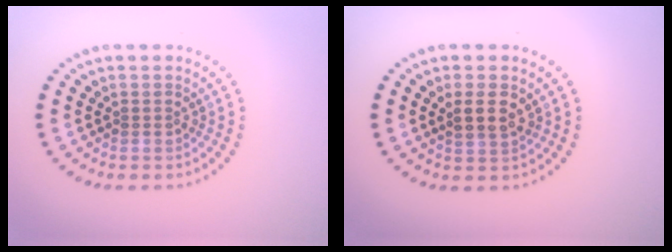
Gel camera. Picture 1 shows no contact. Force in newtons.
{"total": 2.4, "press": 2.3, "slide": 0.7}